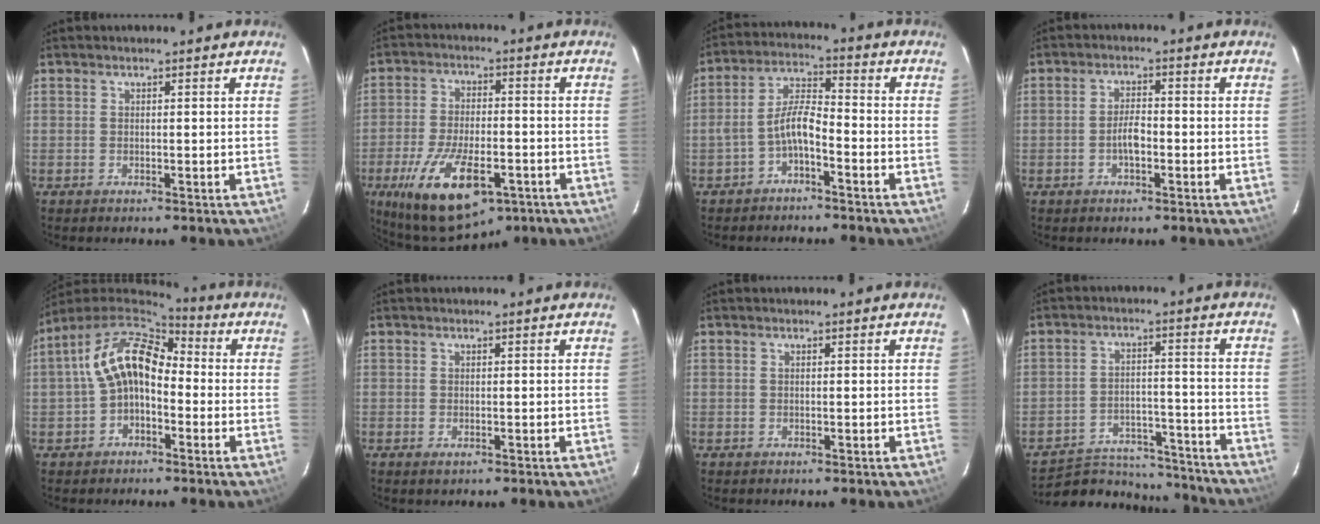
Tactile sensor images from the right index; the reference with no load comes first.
{"total": 17.6, "force": [-8.9, 7.5, 13.2], "torque": [-0.255, -0.030, -0.135]}
{"total": 5.9, "force": [-3.2, 1.6, 4.7], "torque": [-0.103, 0.019, -0.059]}
{"total": 3.2, "force": [-1.2, 1.3, 2.7], "torque": [-0.051, 0.007, -0.019]}
{"total": 11.5, "force": [-0.7, 7.6, 8.6], "torque": [-0.165, 0.031, -0.015]}
{"total": 1.1, "force": [-0.6, 0.6, 0.7], "torque": [-0.012, -0.003, -0.010]}
{"total": 0.0}
{"total": 18.9, "force": [-17.0, 6.9, 4.6], "torque": [-0.104, 0.034, -0.222]}